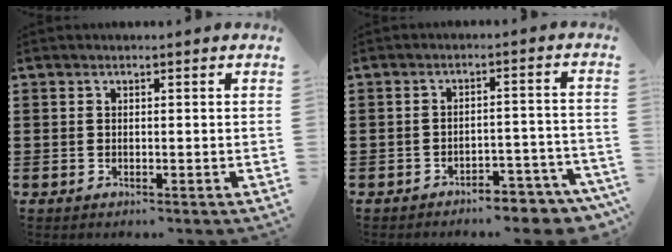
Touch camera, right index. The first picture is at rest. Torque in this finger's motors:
{"motor_torque": [1.11, -1.03, 0.29, 0.02]}